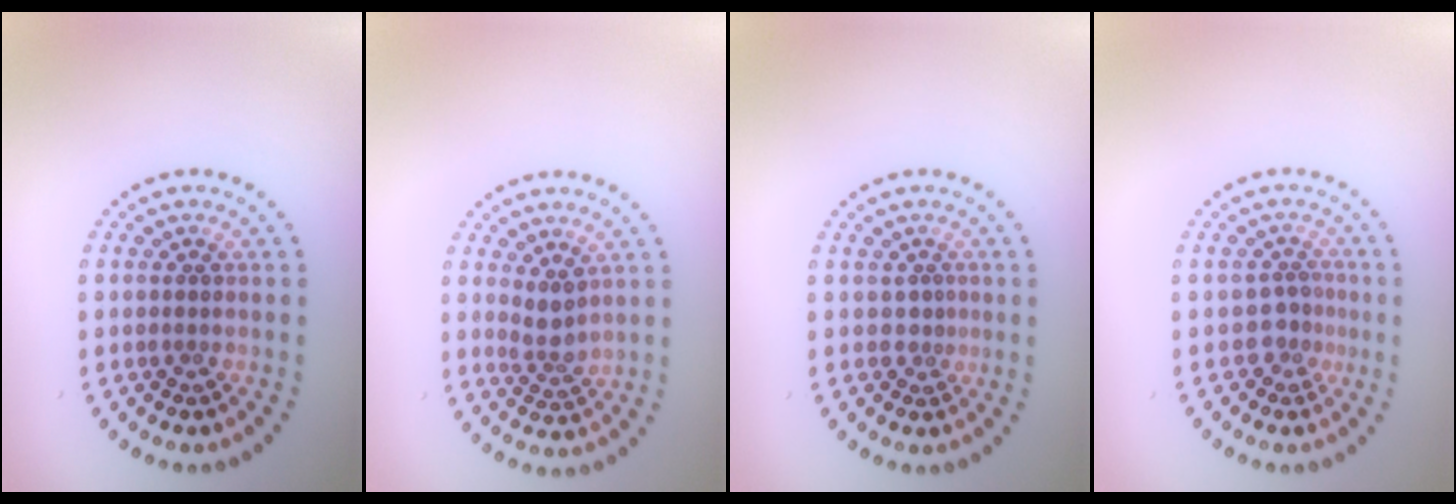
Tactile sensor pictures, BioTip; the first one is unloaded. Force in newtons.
{"total": 1.9, "press": 1.5, "slide": 1.2}
{"total": 0.9, "press": 0.3, "slide": 0.9}
{"total": 2.0, "press": 1.4, "slide": 1.4}